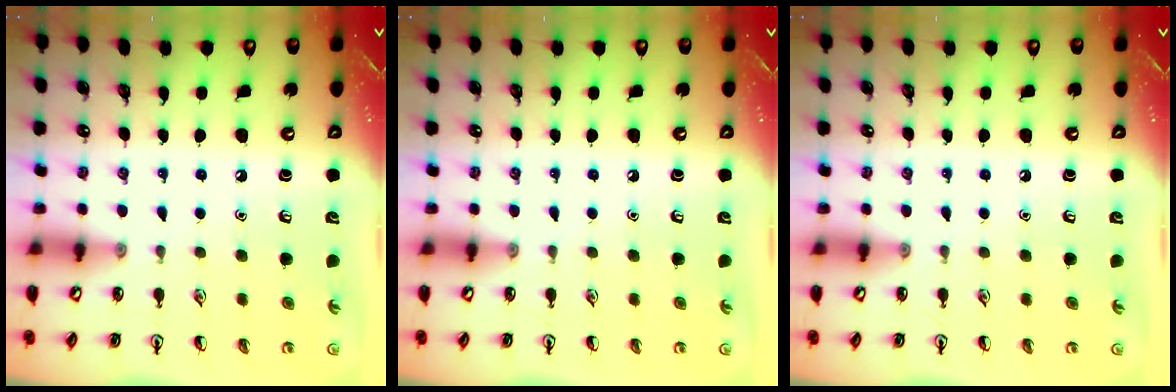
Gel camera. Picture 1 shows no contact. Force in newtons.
{"total": 0.0}
{"total": 0.0}